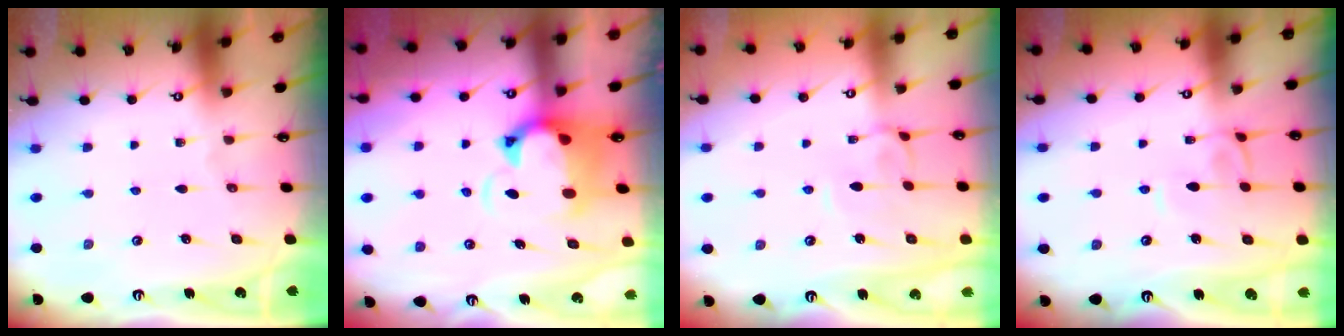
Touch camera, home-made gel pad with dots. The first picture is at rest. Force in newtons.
{"total": 4.2, "press": 3.9, "slide": 1.6}
{"total": 4.1, "press": 4.1, "slide": 0.2}
{"total": 2.1, "press": 2.1, "slide": 0.2}